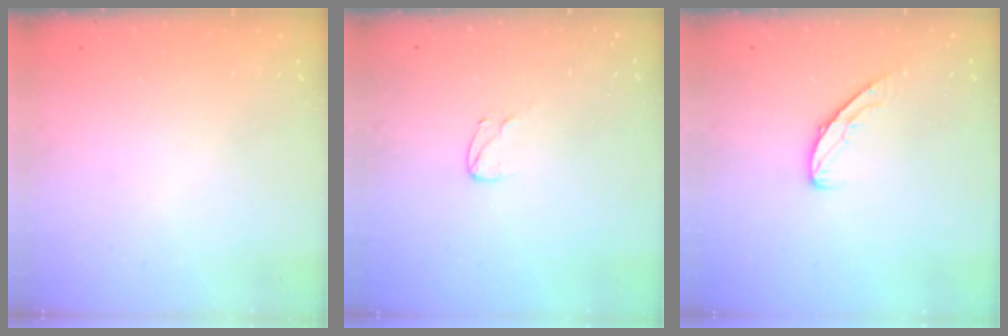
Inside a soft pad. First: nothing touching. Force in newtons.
{"total": 4.2, "press": 4.2, "slide": 0.4}
{"total": 5.2, "press": 5.2, "slide": 0.3}